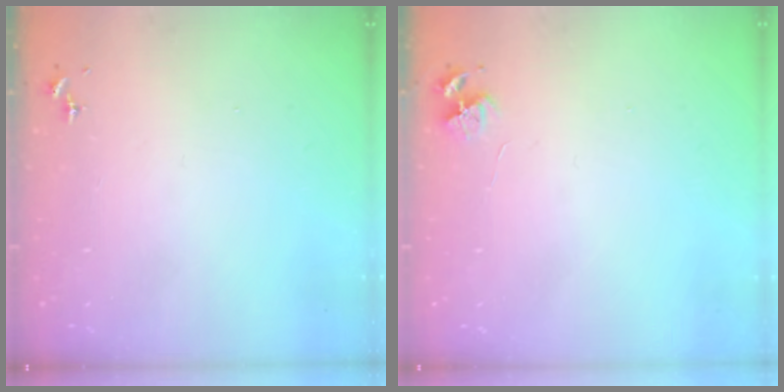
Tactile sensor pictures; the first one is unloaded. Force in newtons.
{"total": 4.5, "press": 4.4, "slide": 0.6}